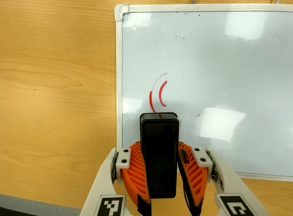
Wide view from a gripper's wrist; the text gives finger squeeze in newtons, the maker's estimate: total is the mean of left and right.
{"total": 9.1, "left": 7.4, "right": 10.8}